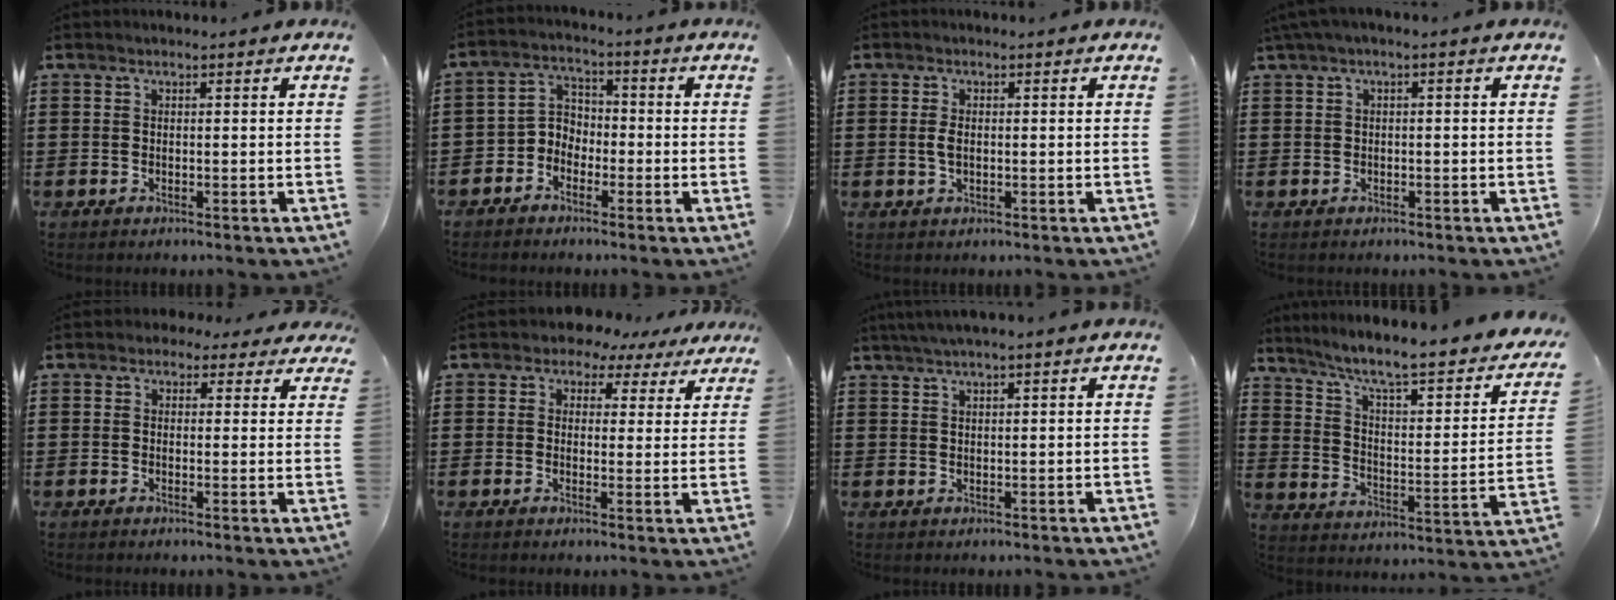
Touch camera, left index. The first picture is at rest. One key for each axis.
{"total": 3.9, "fx": -2.8, "fy": 2.6, "fz": 0.5, "tx": -0.029, "ty": 0.006, "tz": -0.066}
{"total": 2.1, "fx": 0.0, "fy": 1.1, "fz": 1.9, "tx": -0.053, "ty": -0.003, "tz": -0.007}
{"total": 1.4, "fx": -0.7, "fy": 0.2, "fz": 1.2, "tx": -0.017, "ty": -0.003, "tz": -0.014}
{"total": 1.9, "fx": 1.0, "fy": 1.4, "fz": 0.7, "tx": -0.013, "ty": 0.006, "tz": 0.015}
{"total": 3.3, "fx": 2.3, "fy": 2.2, "fz": 0.8, "tx": -0.025, "ty": -0.005, "tz": 0.037}
{"total": 1.8, "fx": 1.2, "fy": -0.2, "fz": 1.3, "tx": -0.025, "ty": 0.000, "tz": 0.024}
{"total": 7.2, "fx": 5.5, "fy": 0.7, "fz": 4.5, "tx": -0.111, "ty": -0.044, "tz": 0.086}